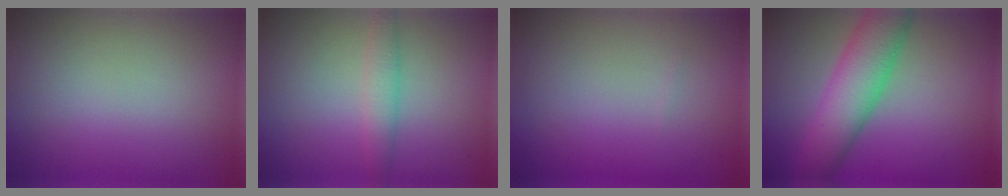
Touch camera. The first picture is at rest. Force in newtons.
{"total": 2.2, "press": 2.2, "slide": 0.1}
{"total": 0.0}
{"total": 7.3, "press": 7.3, "slide": 0.2}